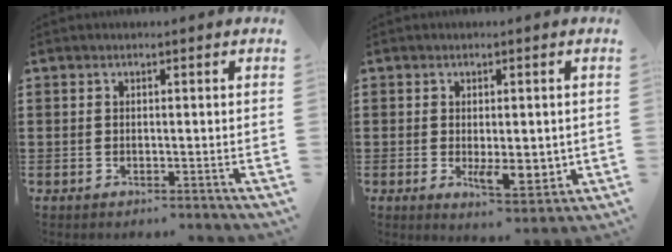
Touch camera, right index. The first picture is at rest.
{"total": 5.6, "force": [-0.6, 2.5, 5.0], "torque": [-0.078, -0.005, -0.012]}